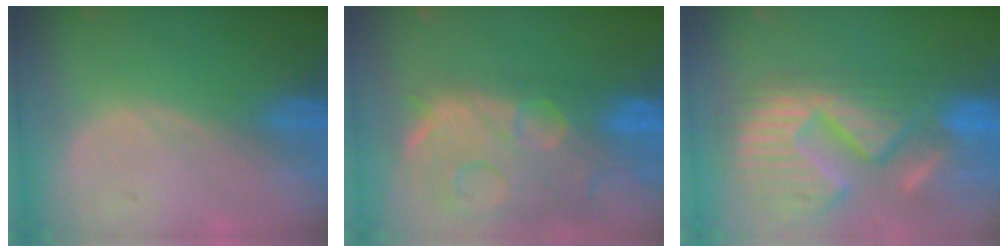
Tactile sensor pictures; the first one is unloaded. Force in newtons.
{"total": 14.8, "press": 12.0, "slide": 8.7}
{"total": 15.3, "press": 12.7, "slide": 8.4}